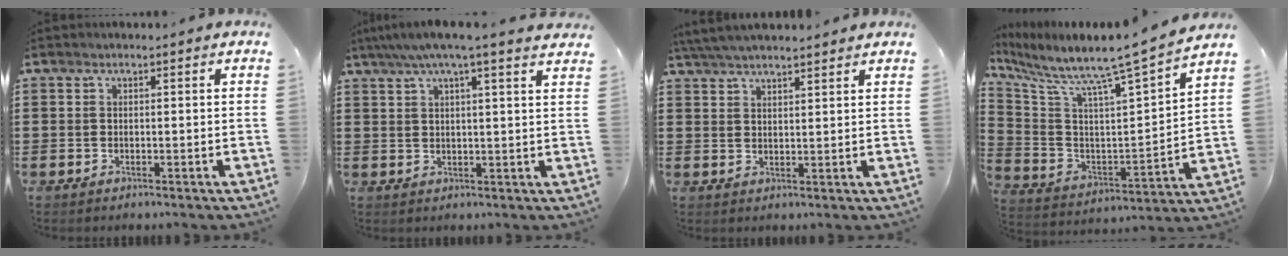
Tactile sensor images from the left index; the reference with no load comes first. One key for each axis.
{"total": 4.9, "fx": 3.8, "fy": 0.0, "fz": 3.1, "tx": -0.072, "ty": -0.010, "tz": 0.065}
{"total": 4.0, "fx": 3.8, "fy": 0.1, "fz": 1.3, "tx": -0.037, "ty": -0.005, "tz": 0.070}
{"total": 7.7, "fx": 6.9, "fy": -0.6, "fz": 3.2, "tx": -0.097, "ty": -0.075, "tz": 0.103}